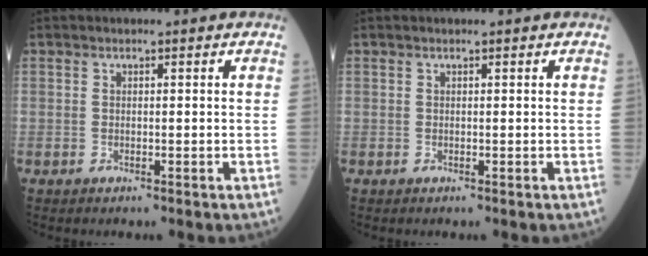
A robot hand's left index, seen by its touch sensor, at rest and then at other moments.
{"total": 0.0}